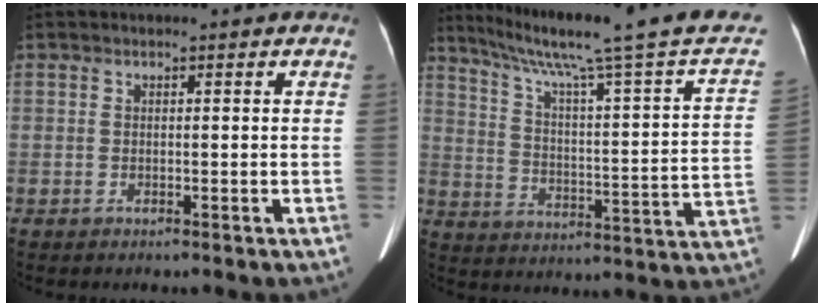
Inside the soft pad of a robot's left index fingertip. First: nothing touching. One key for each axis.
{"total": 24.2, "fx": 19.5, "fy": -1.1, "fz": 14.3, "tx": -0.224, "ty": -0.043, "tz": 0.258}